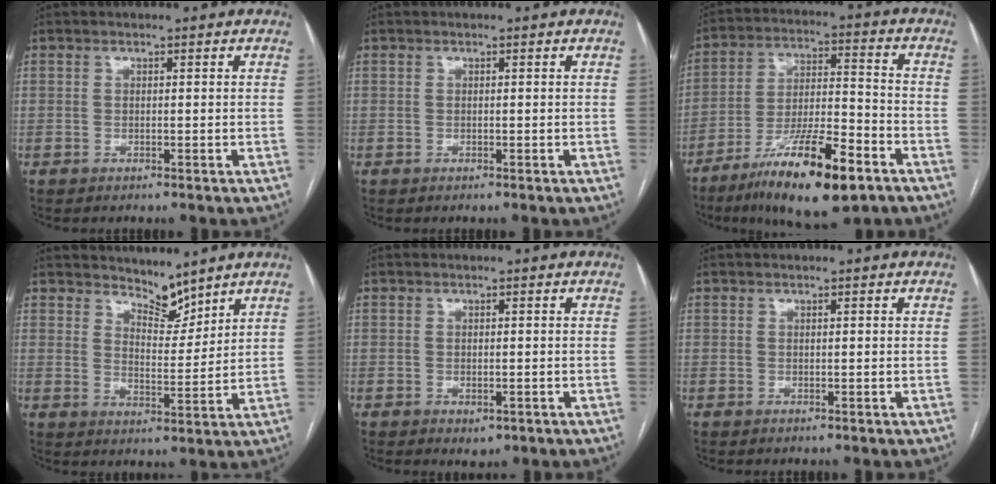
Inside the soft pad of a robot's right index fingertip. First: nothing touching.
{"total": 0.0}
{"total": 17.1, "force": [-10.4, 3.1, 13.3], "torque": [-0.229, -0.022, -0.177]}
{"total": 5.2, "force": [4.9, 1.5, 1.1], "torque": [-0.020, -0.007, 0.091]}
{"total": 1.7, "force": [-0.7, 1.0, 1.3], "torque": [-0.016, -0.002, -0.001]}
{"total": 0.0}